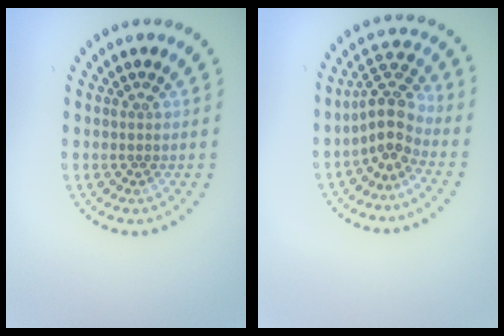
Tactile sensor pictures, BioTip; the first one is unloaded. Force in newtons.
{"total": 3.3, "press": 2.7, "slide": 1.9}